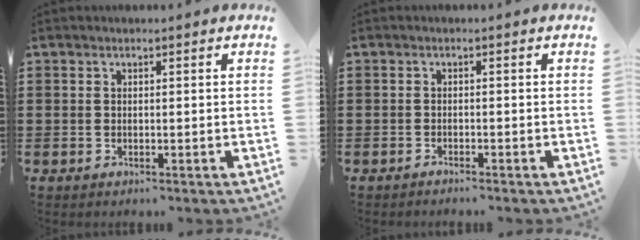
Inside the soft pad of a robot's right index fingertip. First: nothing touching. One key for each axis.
{"total": 1.0, "fx": -1.0, "fy": -0.2, "fz": 0.1, "tx": -0.005, "ty": -0.003, "tz": -0.019}